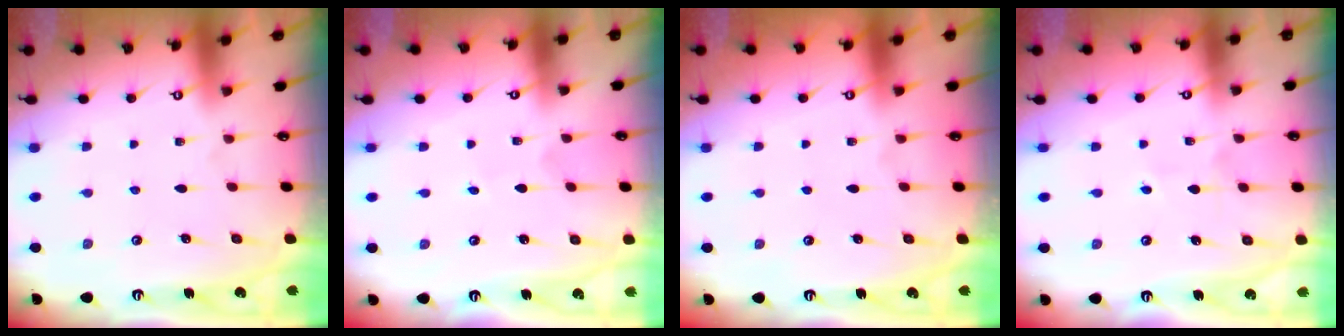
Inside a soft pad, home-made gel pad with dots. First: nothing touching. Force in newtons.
{"total": 0.7, "press": 0.7, "slide": 0.0}
{"total": 0.0}
{"total": 2.2, "press": 2.0, "slide": 0.8}